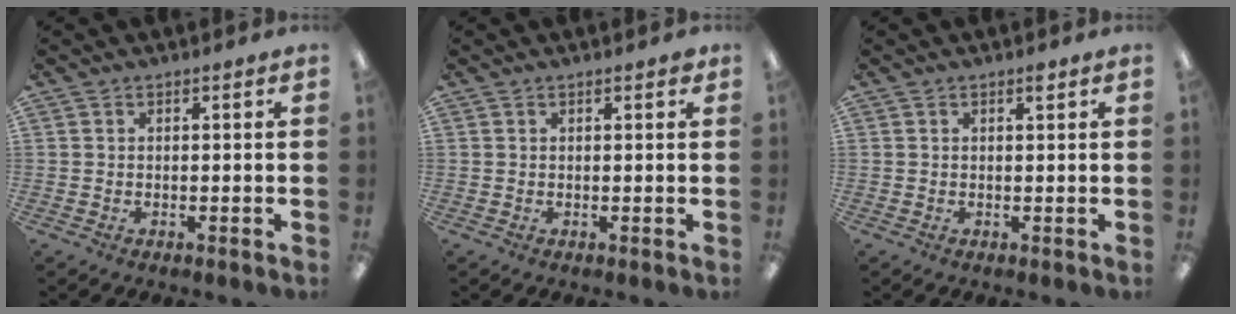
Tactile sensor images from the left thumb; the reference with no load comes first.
{"total": 1.2, "force": [0.9, 0.3, 0.8], "torque": [-0.009, -0.001, 0.013]}
{"total": 1.2, "force": [0.8, 0.2, 0.8], "torque": [-0.009, -0.002, 0.012]}